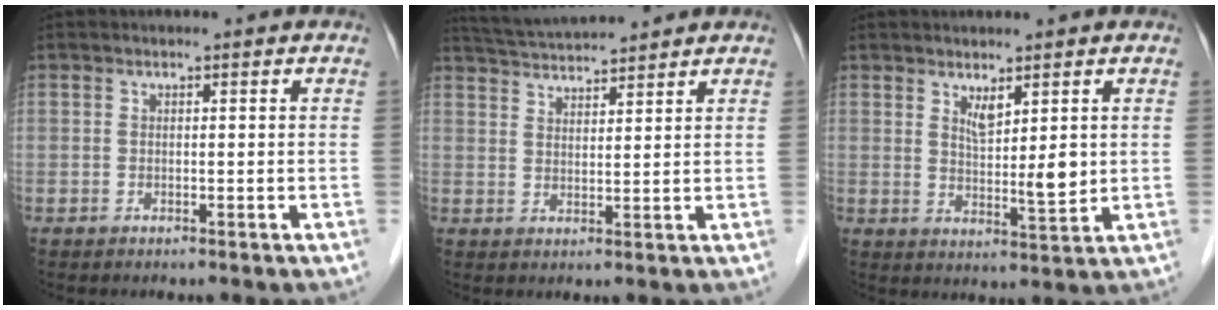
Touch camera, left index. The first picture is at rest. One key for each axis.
{"total": 7.6, "fx": 7.3, "fy": -0.1, "fz": 1.9, "tx": -0.045, "ty": 0.030, "tz": 0.126}
{"total": 4.6, "fx": 1.8, "fy": 0.9, "fz": 4.1, "tx": -0.071, "ty": -0.013, "tz": 0.035}